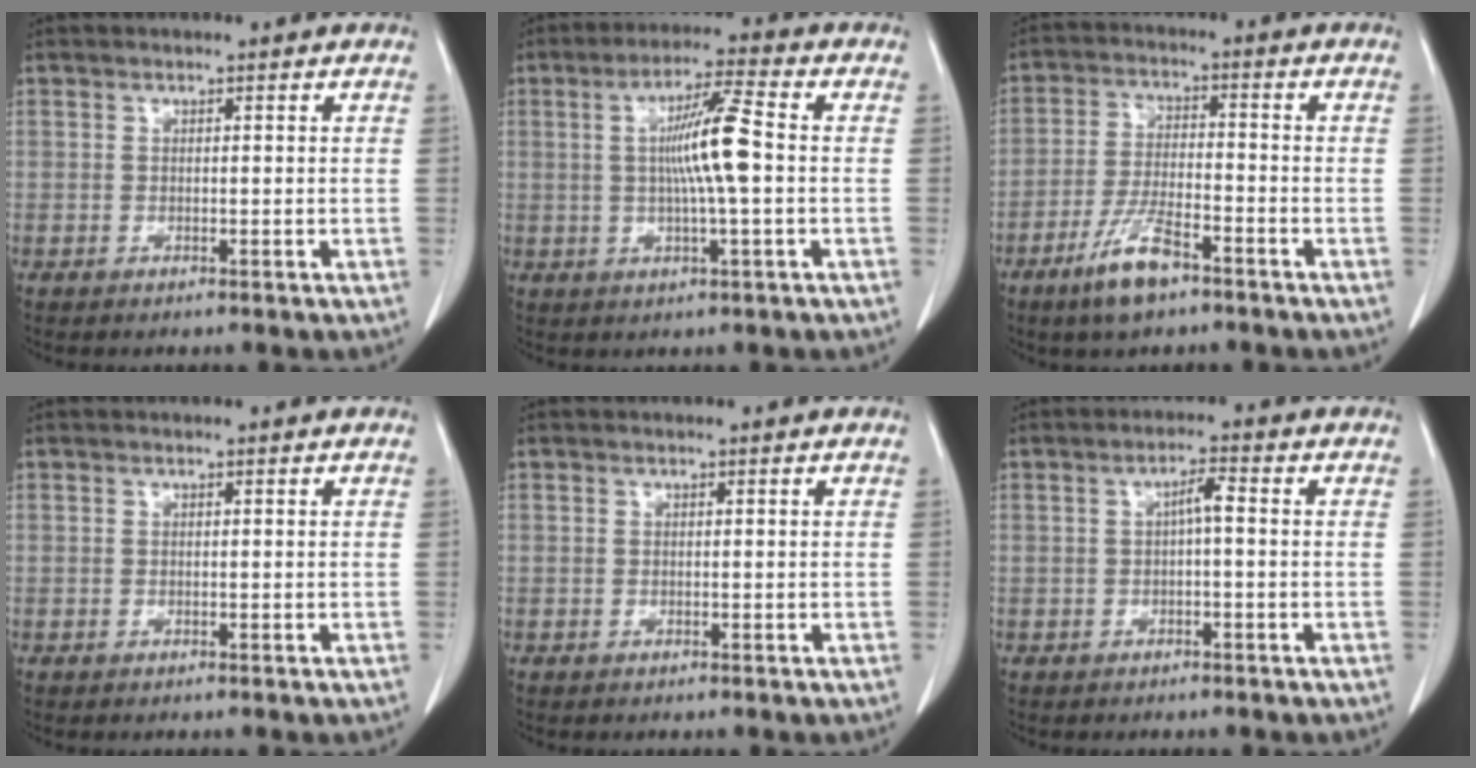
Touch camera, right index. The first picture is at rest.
{"total": 8.6, "force": [0.4, 0.1, 8.6], "torque": [-0.152, 0.006, 0.003]}
{"total": 7.8, "force": [-5.1, 1.8, 5.7], "torque": [-0.115, -0.009, -0.095]}
{"total": 0.0}
{"total": 0.0}
{"total": 2.6, "force": [0.0, 0.3, 2.5], "torque": [-0.044, 0.007, 0.000]}